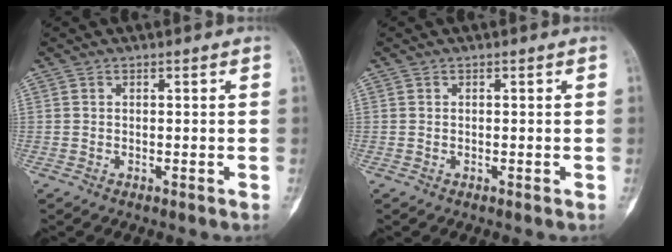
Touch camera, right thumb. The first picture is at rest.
{"total": 0.0}